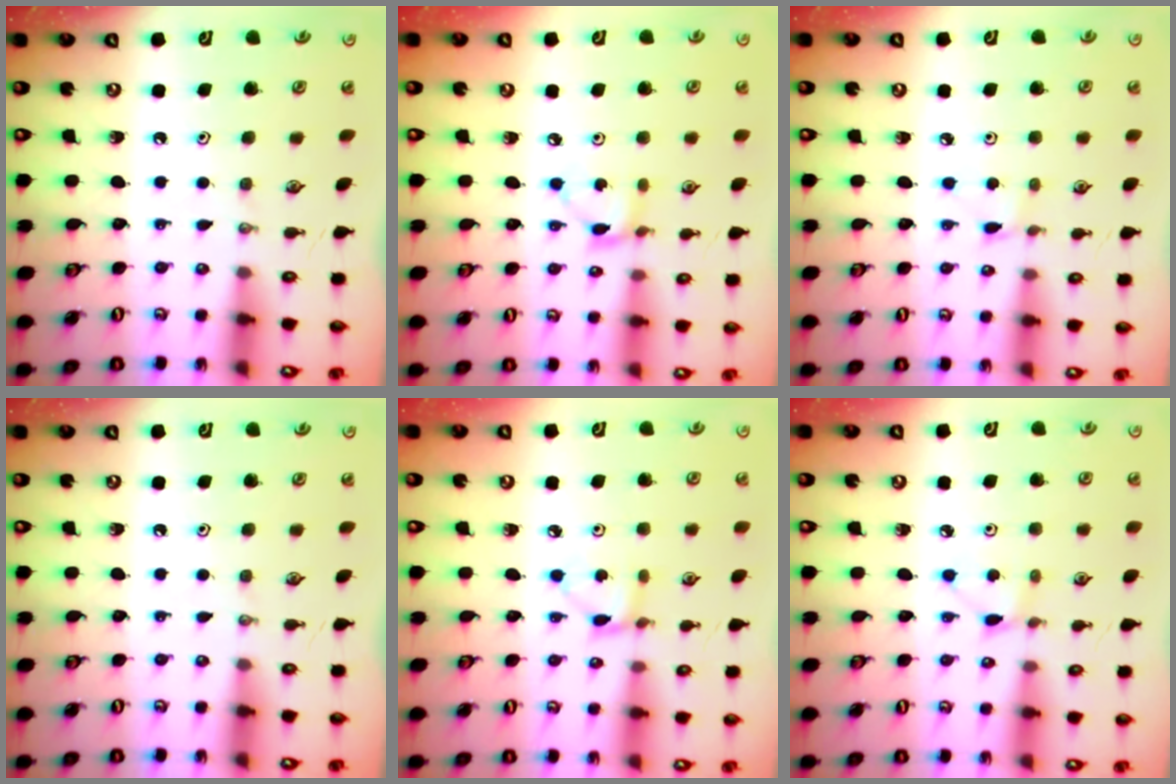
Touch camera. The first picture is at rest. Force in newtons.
{"total": 2.8, "press": 2.8, "slide": 0.2}
{"total": 1.1, "press": 1.1, "slide": 0.1}
{"total": 0.0}
{"total": 3.2, "press": 3.2, "slide": 0.3}
{"total": 3.0, "press": 3.0, "slide": 0.4}